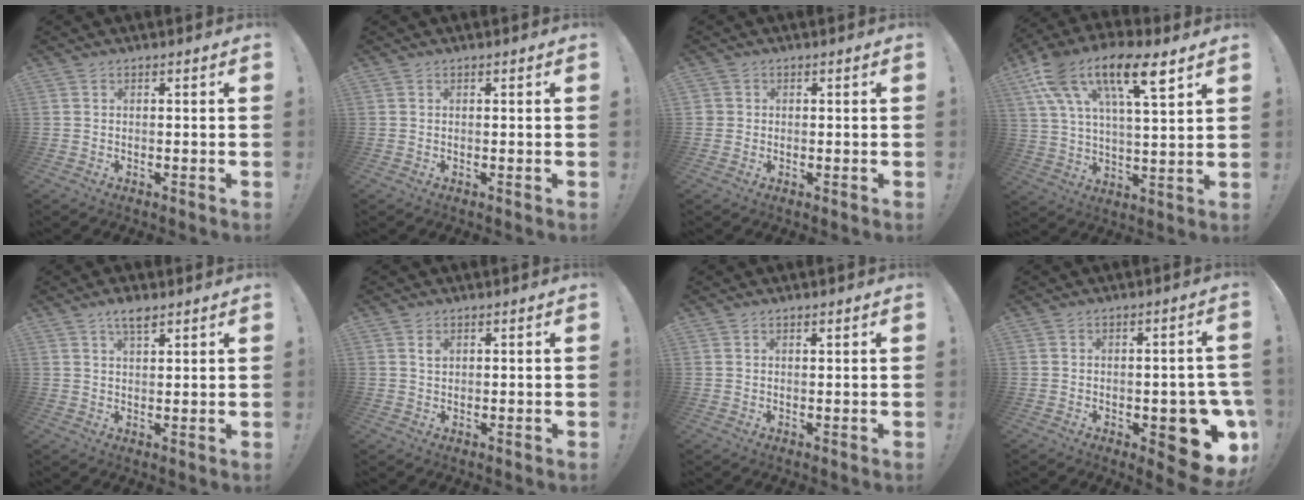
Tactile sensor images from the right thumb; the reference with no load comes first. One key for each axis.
{"total": 0.0}
{"total": 1.5, "fx": 0.3, "fy": 1.5, "fz": 0.2, "tx": -0.010, "ty": 0.005, "tz": 0.007}
{"total": 17.6, "fx": 10.2, "fy": 6.4, "fz": 12.9, "tx": -0.235, "ty": -0.049, "tz": 0.171}
{"total": 4.6, "fx": 3.2, "fy": 1.4, "fz": 3.0, "tx": -0.046, "ty": -0.017, "tz": 0.053}
{"total": 1.5, "fx": 0.8, "fy": 1.0, "fz": 0.7, "tx": -0.002, "ty": -0.004, "tz": 0.012}
{"total": 0.8, "fx": 0.7, "fy": 0.3, "fz": 0.3, "tx": -0.001, "ty": -0.003, "tz": 0.012}
{"total": 12.7, "fx": -4.2, "fy": 6.0, "fz": 10.3, "tx": -0.098, "ty": 0.021, "tz": -0.055}